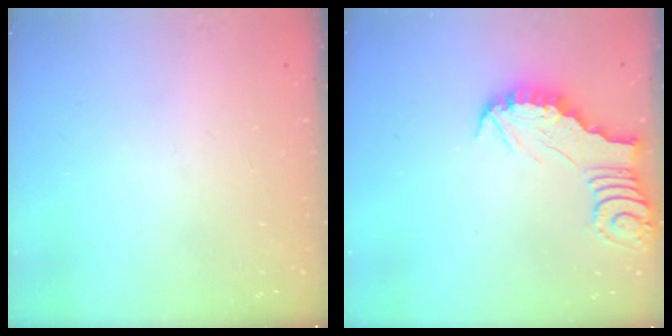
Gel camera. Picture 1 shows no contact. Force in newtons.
{"total": 3.1, "press": 3.1, "slide": 0.3}